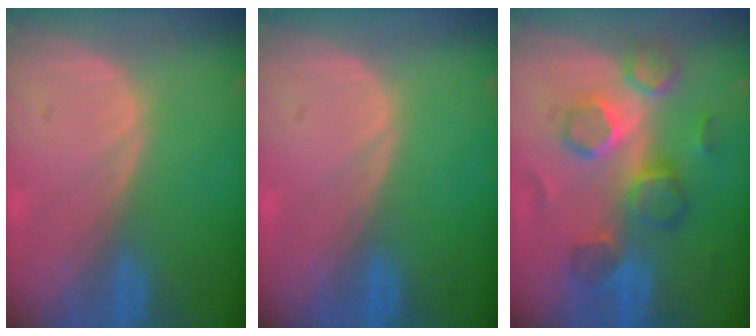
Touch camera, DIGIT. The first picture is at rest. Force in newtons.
{"total": 0.0}
{"total": 8.4, "press": 8.2, "slide": 1.9}